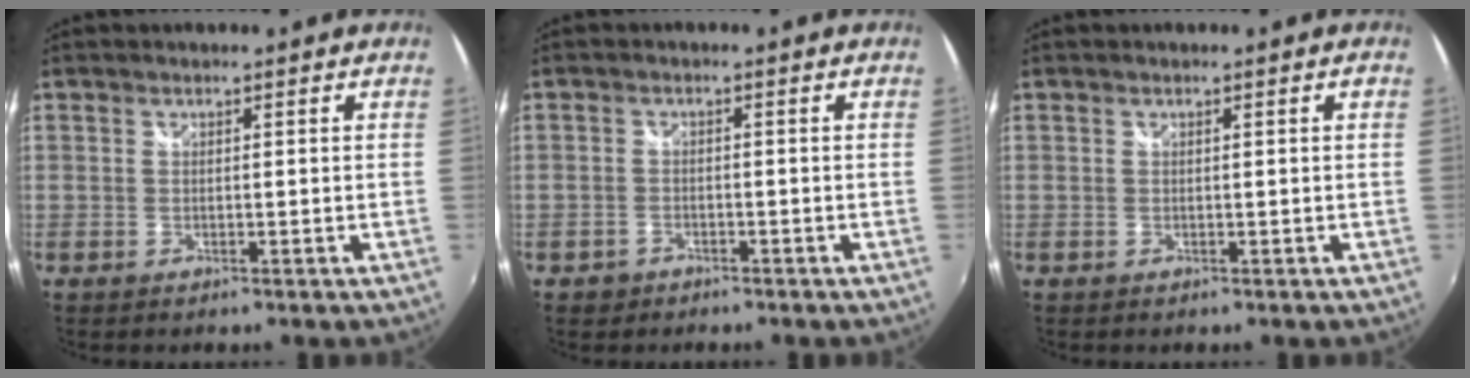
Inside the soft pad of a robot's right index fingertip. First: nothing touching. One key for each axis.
{"total": 2.6, "fx": -1.7, "fy": 2.0, "fz": 0.4, "tx": -0.017, "ty": 0.000, "tz": -0.026}
{"total": 0.8, "fx": 0.1, "fy": -0.2, "fz": 0.8, "tx": -0.009, "ty": 0.003, "tz": 0.001}